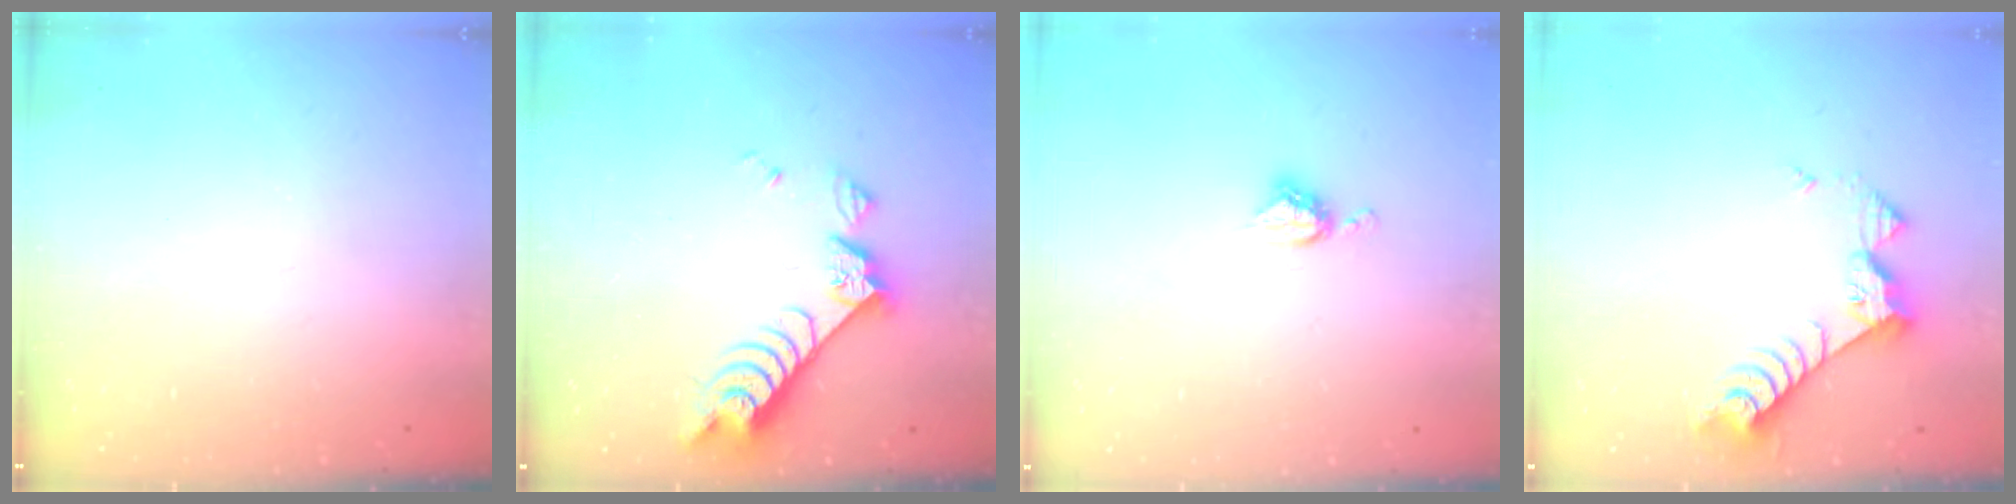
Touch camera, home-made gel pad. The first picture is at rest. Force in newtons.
{"total": 8.3, "press": 8.2, "slide": 1.3}
{"total": 5.4, "press": 5.4, "slide": 0.1}
{"total": 8.6, "press": 8.5, "slide": 0.8}